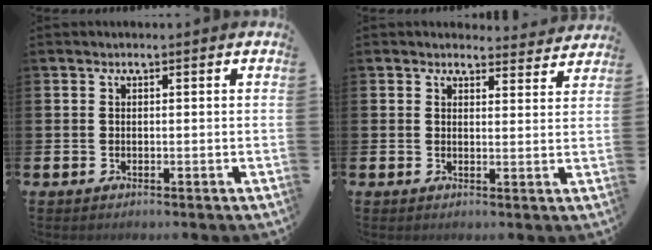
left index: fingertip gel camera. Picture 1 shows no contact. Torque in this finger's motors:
{"motor_torque": [0.95, -1.19, 0.18, -0.01]}